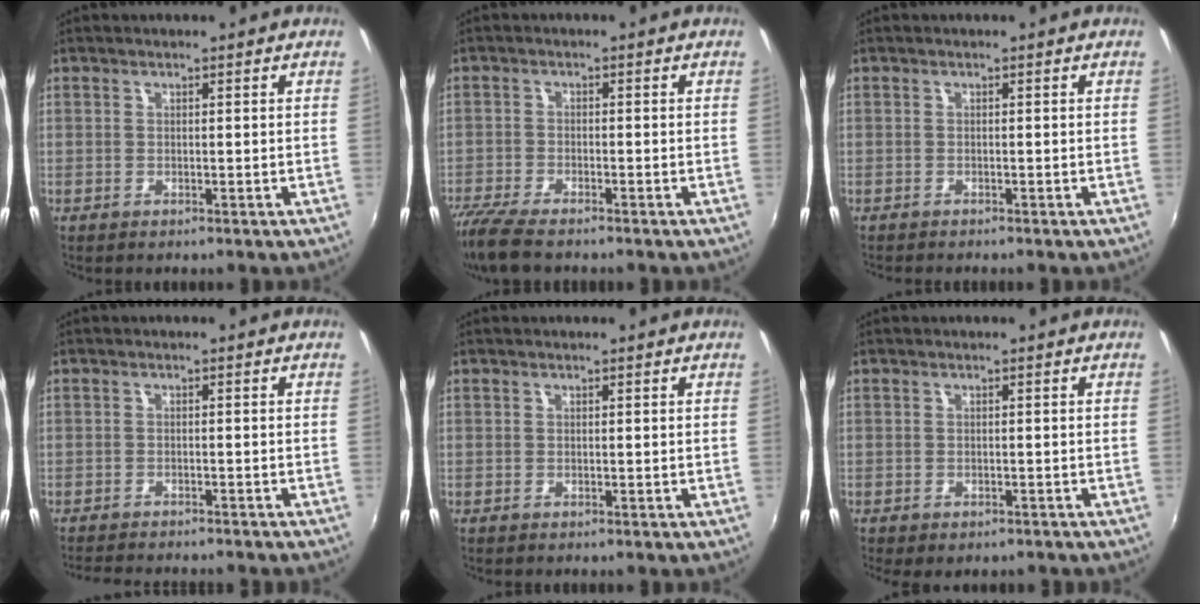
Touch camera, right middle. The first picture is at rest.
{"total": 8.7, "force": [-7.3, 1.6, 4.5], "torque": [-0.121, -0.036, -0.136]}
{"total": 1.1, "force": [-1.1, 0.2, 0.2], "torque": [-0.006, -0.008, -0.019]}
{"total": 7.9, "force": [-7.2, 0.9, 3.0], "torque": [-0.073, -0.015, -0.110]}
{"total": 0.0}
{"total": 3.5, "force": [-2.6, 1.6, 1.7], "torque": [-0.034, -0.020, -0.032]}